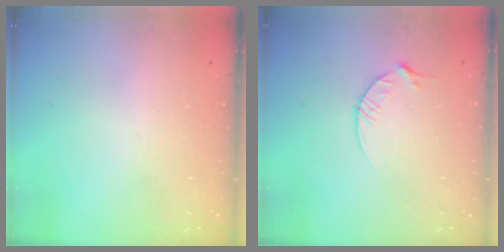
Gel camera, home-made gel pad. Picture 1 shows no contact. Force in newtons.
{"total": 4.5, "press": 4.5, "slide": 0.5}